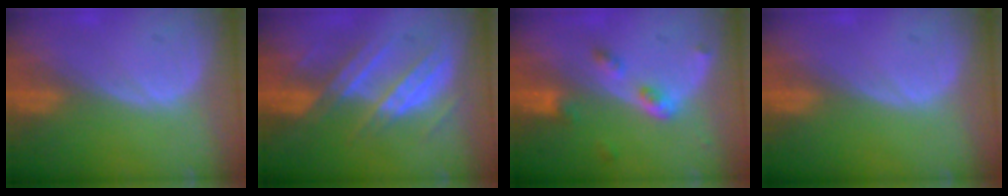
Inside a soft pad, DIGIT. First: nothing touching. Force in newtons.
{"total": 7.3, "press": 7.3, "slide": 1.0}
{"total": 4.4, "press": 4.0, "slide": 1.7}
{"total": 0.0}